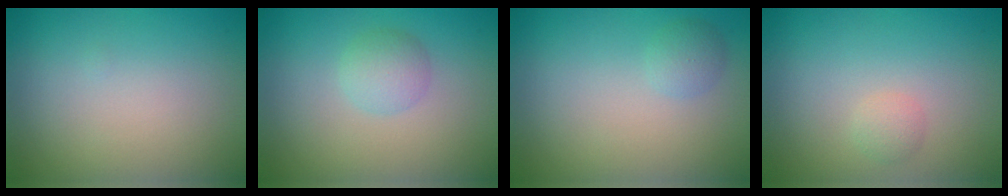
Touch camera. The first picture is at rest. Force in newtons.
{"total": 2.0, "press": 2.0, "slide": 0.0}
{"total": 1.3, "press": 1.3, "slide": 0.1}
{"total": 1.1, "press": 1.1, "slide": 0.1}